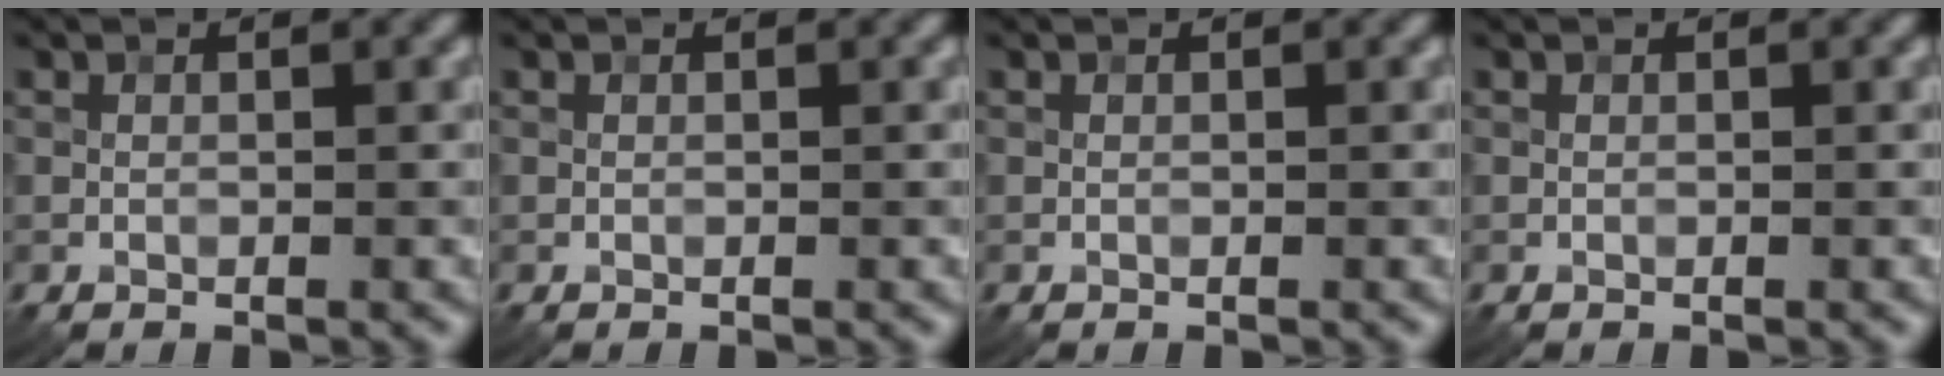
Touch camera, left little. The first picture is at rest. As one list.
[{"total": 0.0}, {"total": 0.0}, {"total": 0.0}]